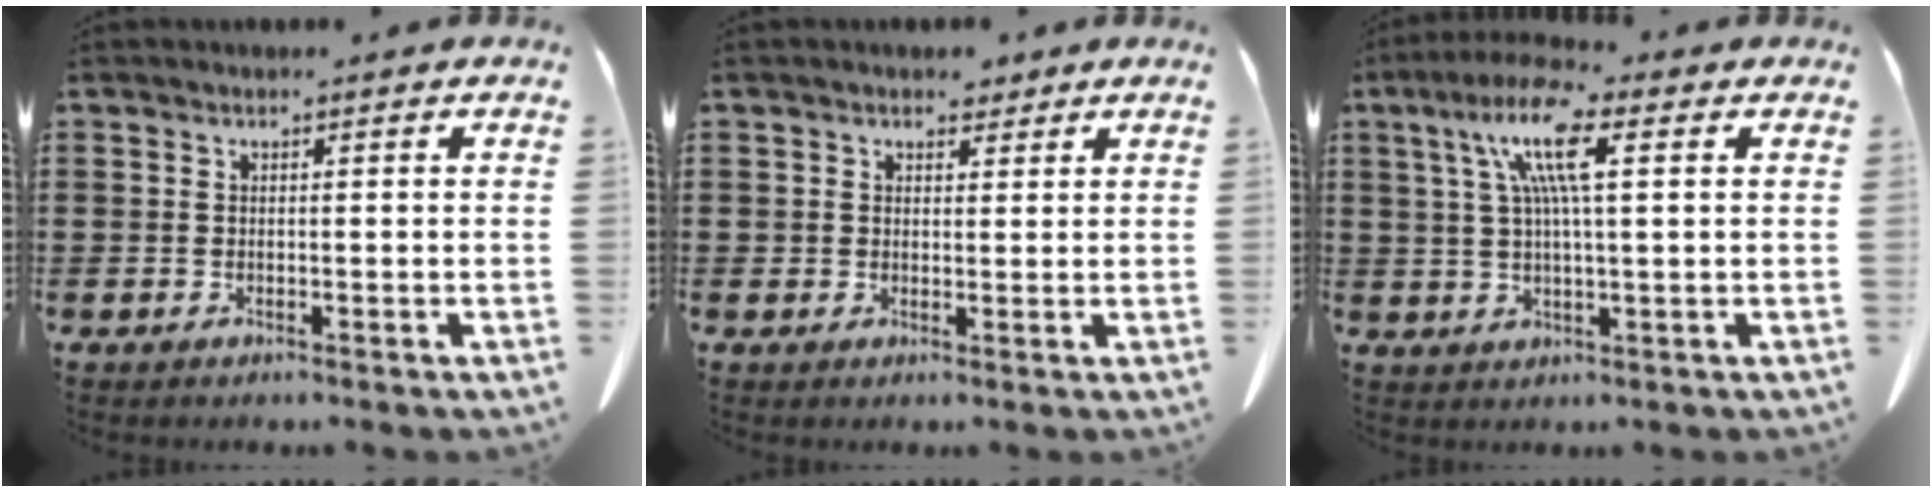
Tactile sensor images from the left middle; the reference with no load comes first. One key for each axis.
{"total": 2.7, "fx": 2.2, "fy": 1.6, "fz": 0.2, "tx": -0.004, "ty": 0.007, "tz": 0.040}
{"total": 10.1, "fx": 3.9, "fy": 2.1, "fz": 9.0, "tx": -0.197, "ty": 0.009, "tz": 0.060}